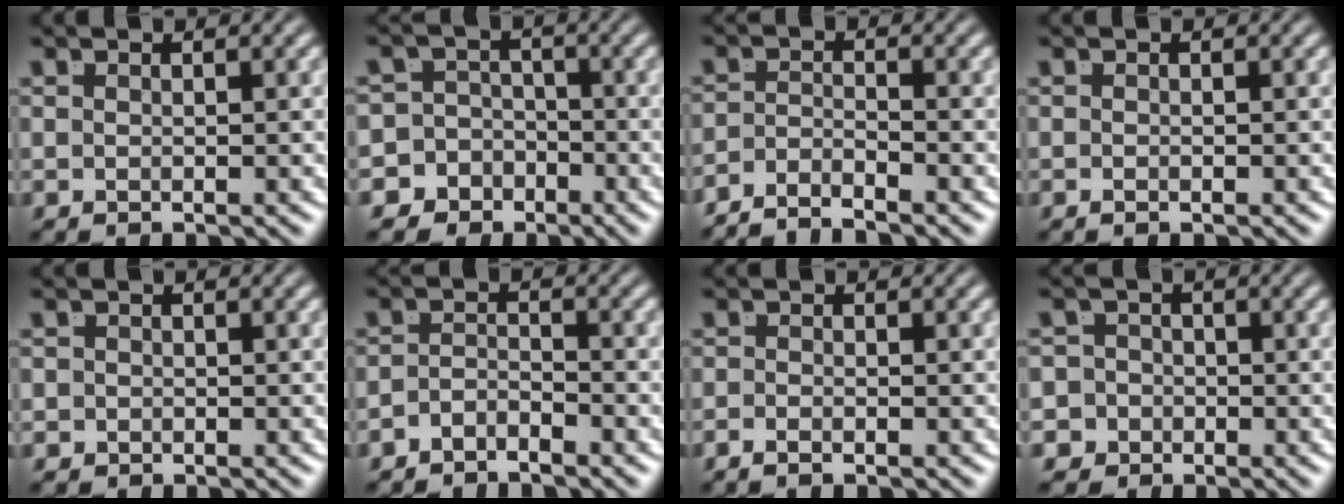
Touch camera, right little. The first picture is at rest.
{"total": 11.1, "force": [-5.0, 9.7, 2.0], "torque": [-0.065, -0.051, -0.090]}
{"total": 3.6, "force": [-3.4, 0.7, 0.9], "torque": [-0.013, -0.011, -0.059]}
{"total": 0.7, "force": [-0.5, -0.4, 0.2], "torque": [-0.003, -0.005, -0.006]}
{"total": 1.2, "force": [-0.9, 0.7, -0.2], "torque": [-0.001, -0.013, -0.010]}
{"total": 2.5, "force": [-2.4, 0.5, 0.5], "torque": [-0.002, -0.012, -0.039]}
{"total": 1.3, "force": [-1.2, -0.2, 0.4], "torque": [-0.008, -0.007, -0.020]}
{"total": 6.1, "force": [-2.6, 5.4, 0.8], "torque": [-0.036, -0.025, -0.050]}